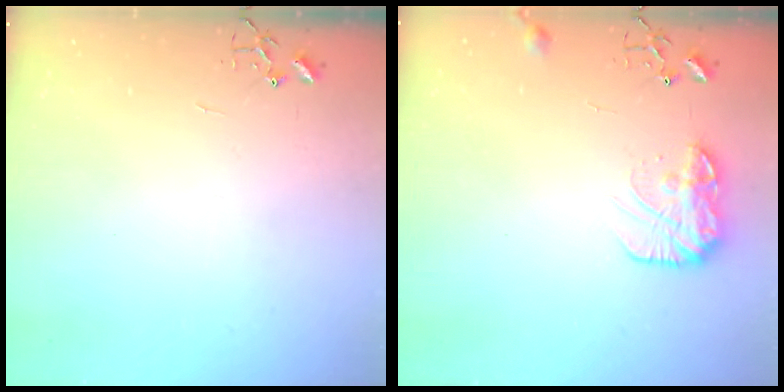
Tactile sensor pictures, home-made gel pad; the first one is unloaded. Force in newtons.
{"total": 11.5, "press": 11.4, "slide": 0.6}